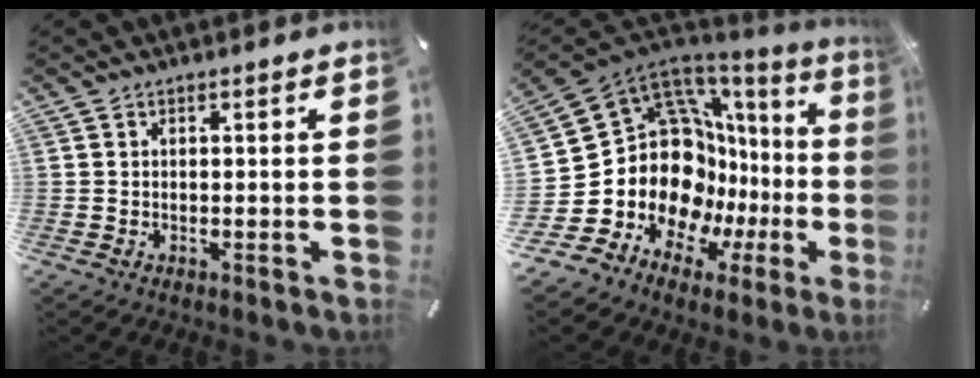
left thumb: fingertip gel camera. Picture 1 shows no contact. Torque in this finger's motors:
{"motor_torque": [0.38, 3.54, 1.45, 1.33, 0.05]}